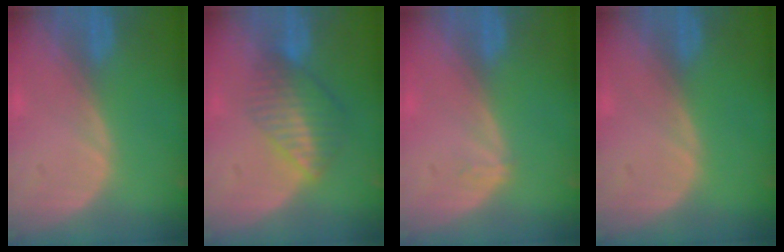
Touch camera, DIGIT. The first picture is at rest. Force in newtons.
{"total": 6.7, "press": 5.8, "slide": 3.4}
{"total": 0.9, "press": 0.6, "slide": 0.6}
{"total": 0.0}